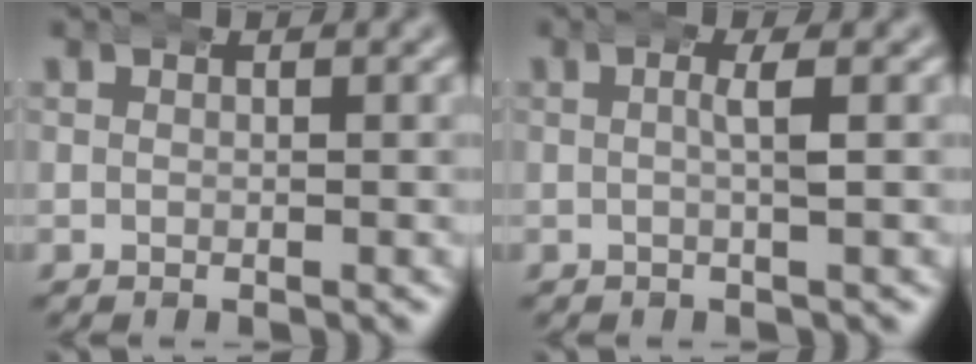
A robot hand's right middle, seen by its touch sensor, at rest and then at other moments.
{"total": 2.2, "force": [0.5, 0.3, 2.1], "torque": [-0.031, 0.013, 0.000]}